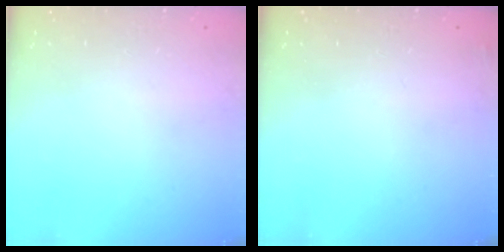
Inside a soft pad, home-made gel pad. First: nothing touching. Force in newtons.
{"total": 2.3, "press": 2.2, "slide": 0.8}